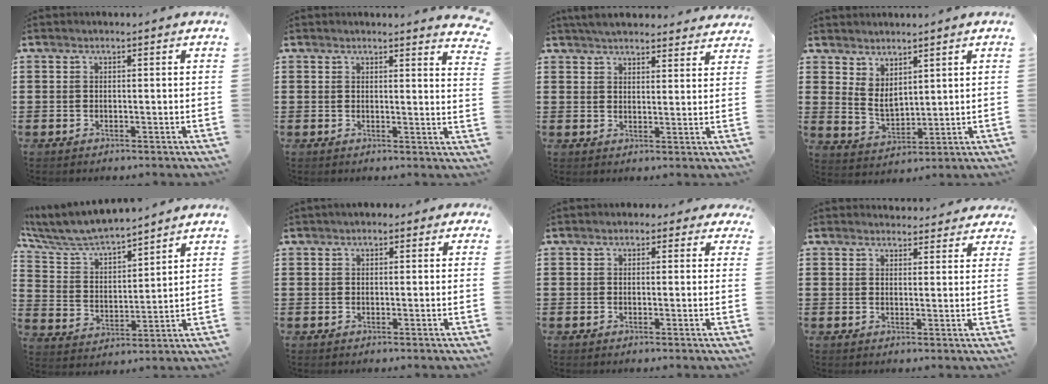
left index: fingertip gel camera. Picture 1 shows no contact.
{"total": 2.4, "force": [2.3, -0.3, 0.6], "torque": [-0.012, -0.011, 0.040]}
{"total": 4.4, "force": [4.3, 0.6, 0.7], "torque": [-0.024, -0.009, 0.081]}
{"total": 3.9, "force": [3.1, 1.8, 1.5], "torque": [-0.041, -0.004, 0.059]}
{"total": 6.8, "force": [6.3, 1.1, 2.2], "torque": [-0.074, -0.037, 0.108]}
{"total": 1.1, "force": [0.1, 0.9, 0.7], "torque": [-0.015, 0.007, 0.000]}
{"total": 1.3, "force": [0.3, 1.1, 0.6], "torque": [-0.009, 0.005, 0.001]}
{"total": 2.7, "force": [2.6, 0.7, 0.3], "torque": [-0.006, -0.006, 0.047]}